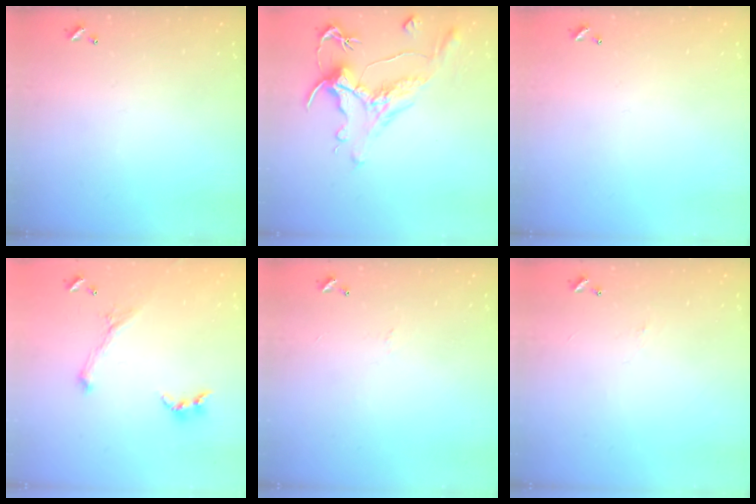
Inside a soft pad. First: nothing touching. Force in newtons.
{"total": 1.5, "press": 0.4, "slide": 1.5}
{"total": 0.0}
{"total": 1.6, "press": 1.5, "slide": 0.4}
{"total": 0.0}
{"total": 1.8, "press": 1.7, "slide": 0.6}